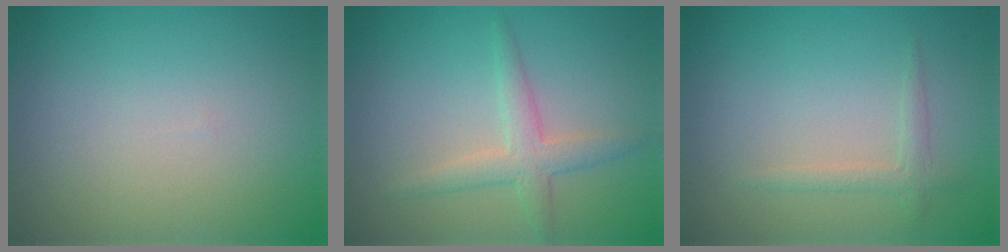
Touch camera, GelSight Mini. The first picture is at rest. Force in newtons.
{"total": 2.6, "press": 2.6, "slide": 0.1}
{"total": 1.3, "press": 1.3, "slide": 0.0}